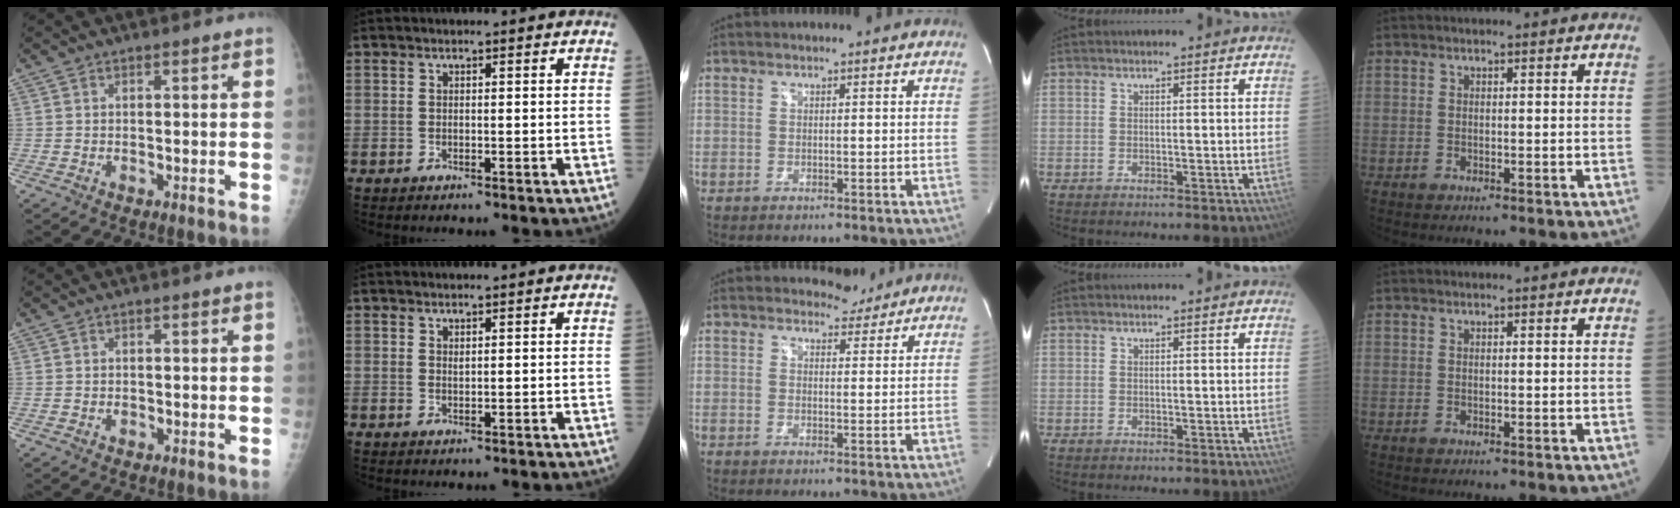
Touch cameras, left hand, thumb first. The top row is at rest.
{"thumb": {"total": 0.8, "force": [-0.3, 0.6, 0.4], "torque": [-0.001, 0.002, -0.006]}, "index": {"total": 0.8, "force": [0.6, 0.2, 0.5], "torque": [-0.013, -0.001, 0.012]}, "middle": {"total": 3.2, "force": [2.9, 1.3, -0.1], "torque": [0.000, -0.004, 0.035]}}